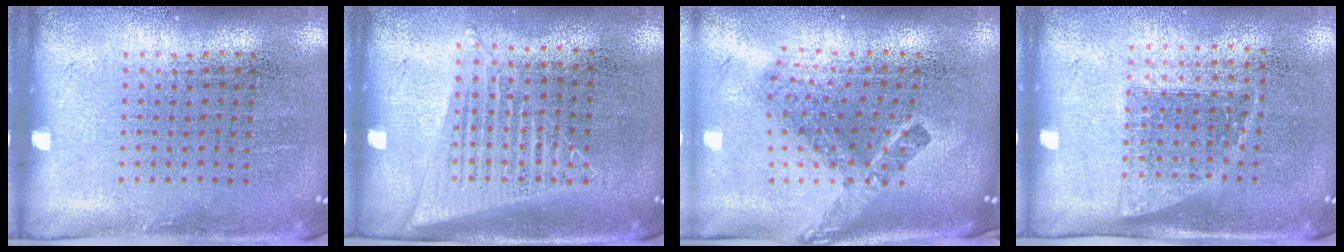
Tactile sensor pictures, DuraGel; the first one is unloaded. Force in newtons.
{"total": 1.4, "press": 1.3, "slide": 0.5}
{"total": 2.5, "press": 1.6, "slide": 2.0}
{"total": 1.2, "press": 0.9, "slide": 0.7}